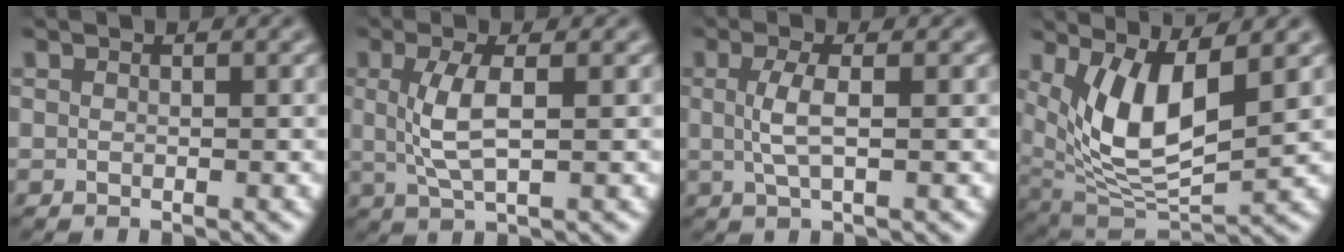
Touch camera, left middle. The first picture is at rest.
{"total": 3.6, "force": [0.4, 0.9, 3.4], "torque": [-0.076, -0.002, 0.010]}
{"total": 2.5, "force": [0.2, 0.6, 2.5], "torque": [-0.055, 0.003, 0.002]}
{"total": 8.0, "force": [2.4, 3.2, 7.0], "torque": [-0.145, -0.018, 0.048]}